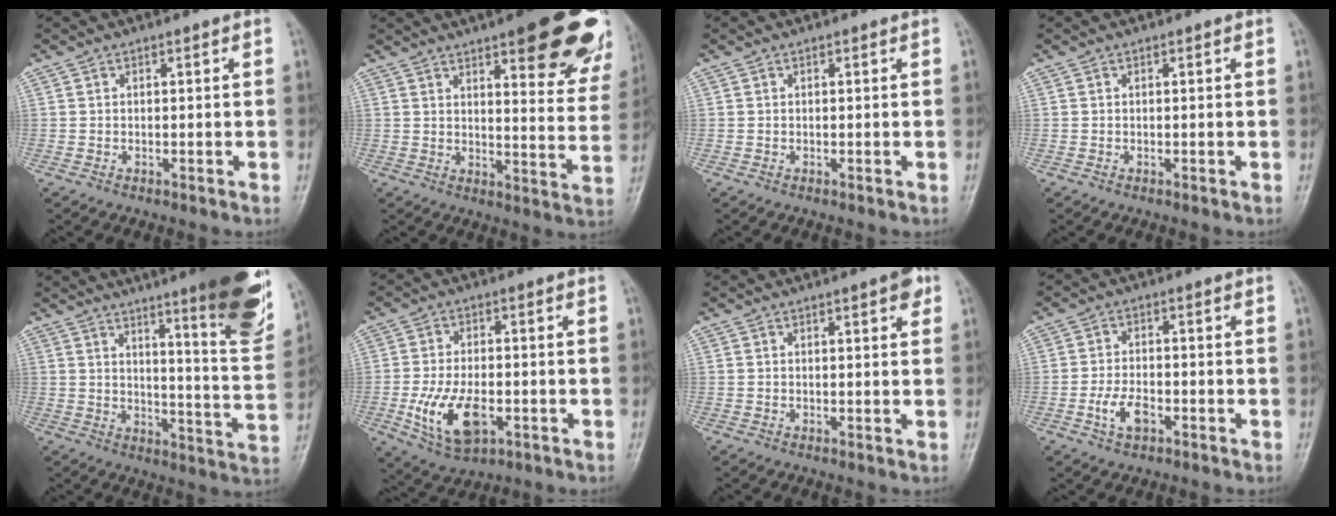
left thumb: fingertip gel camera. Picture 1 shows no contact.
{"total": 22.6, "force": [13.2, 6.4, 17.2], "torque": [-0.179, -0.046, 0.160]}
{"total": 0.0}
{"total": 0.0}
{"total": 21.0, "force": [13.1, 2.8, 16.1], "torque": [-0.193, -0.070, 0.177]}
{"total": 10.8, "force": [-3.1, 5.8, 8.6], "torque": [-0.158, 0.002, -0.045]}
{"total": 3.0, "force": [1.6, 0.8, 2.4], "torque": [-0.024, -0.003, 0.016]}
{"total": 4.9, "force": [-2.1, 2.6, 3.5], "torque": [-0.069, 0.012, -0.040]}